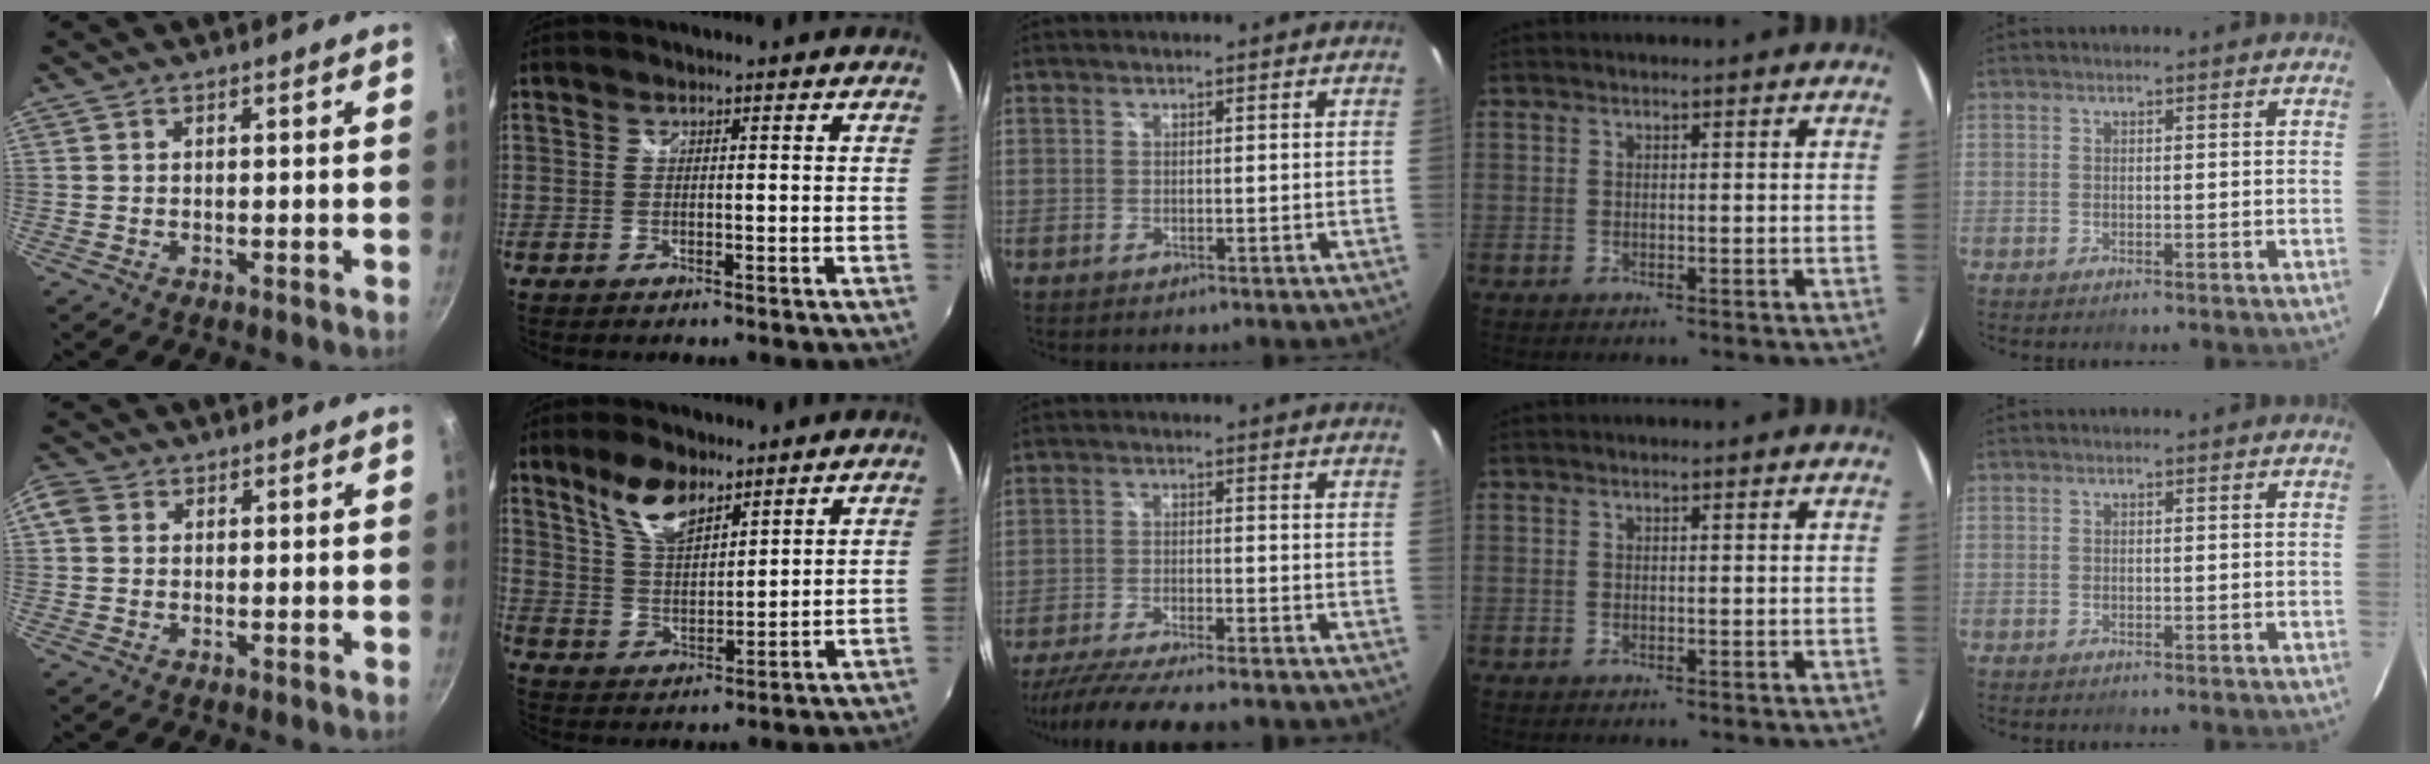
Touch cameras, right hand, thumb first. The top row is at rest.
{"thumb": {"total": 3.1, "force": [0.6, 2.6, 1.5], "torque": [-0.027, 0.005, 0.003]}, "index": {"total": 9.2, "force": [6.3, 3.9, 5.4], "torque": [-0.099, 0.008, 0.126]}, "middle": {"total": 15.1, "force": [-13.1, 1.6, 7.3], "torque": [-0.147, -0.030, -0.208]}}